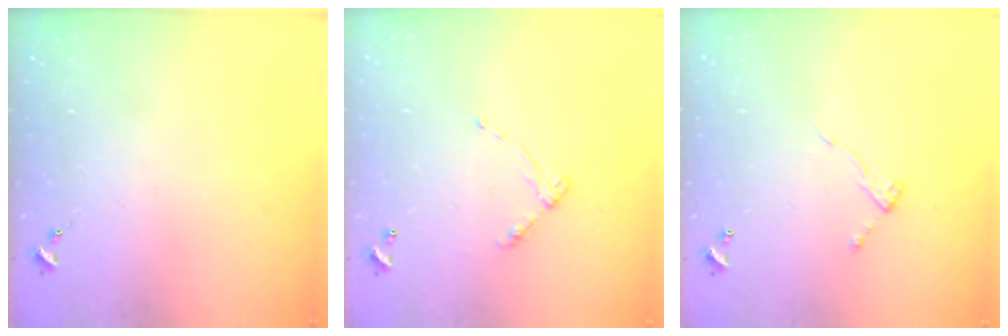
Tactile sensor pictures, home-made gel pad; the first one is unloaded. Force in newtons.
{"total": 5.9, "press": 5.9, "slide": 0.4}
{"total": 6.4, "press": 6.4, "slide": 0.2}